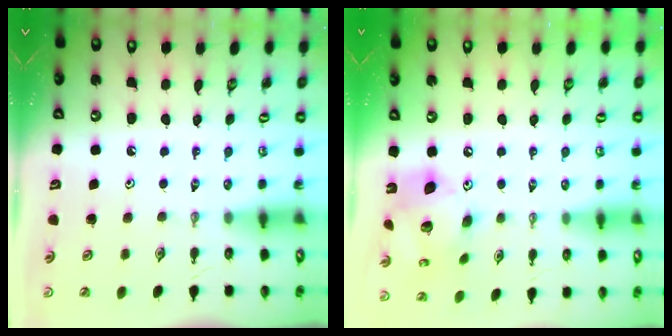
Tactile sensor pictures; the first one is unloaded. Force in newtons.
{"total": 15.8, "press": 15.8, "slide": 1.5}